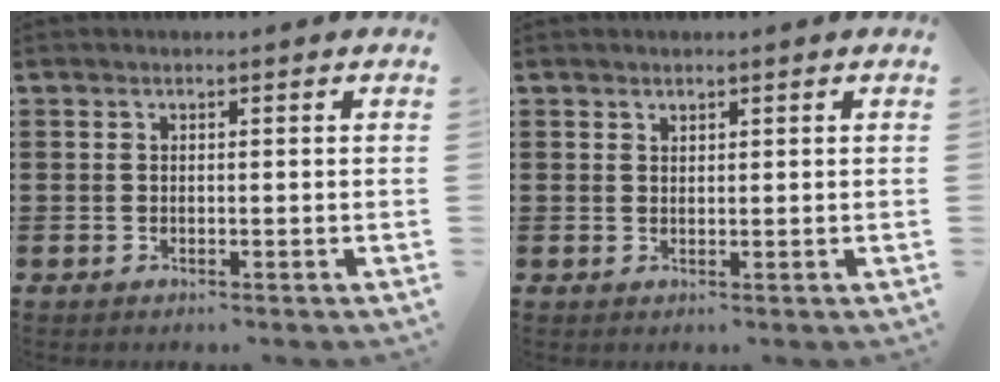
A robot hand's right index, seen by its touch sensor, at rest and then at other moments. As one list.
[{"total": 1.0, "force": [0.9, 0.4, 0.0], "torque": [-0.001, 0.001, 0.017]}]